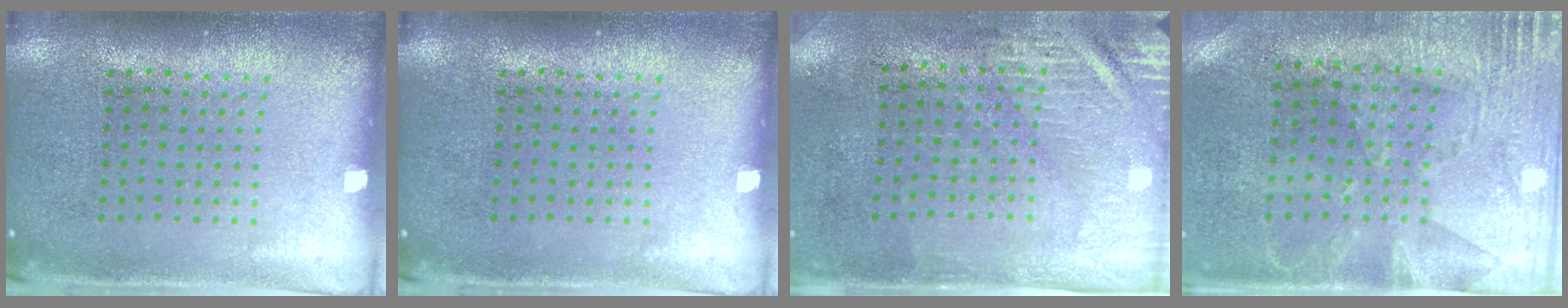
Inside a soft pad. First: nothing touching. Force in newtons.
{"total": 0.0}
{"total": 2.9, "press": 2.5, "slide": 1.5}
{"total": 2.8, "press": 2.3, "slide": 1.5}